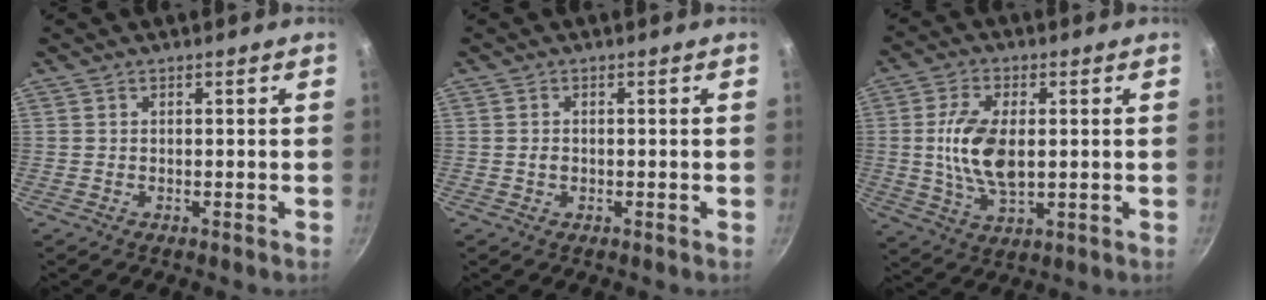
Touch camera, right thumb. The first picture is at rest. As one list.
[{"total": 1.2, "force": [-0.2, 0.9, 0.8], "torque": [-0.014, 0.002, -0.004]}, {"total": 11.5, "force": [0.6, 6.0, 9.7], "torque": [-0.186, 0.000, 0.014]}]